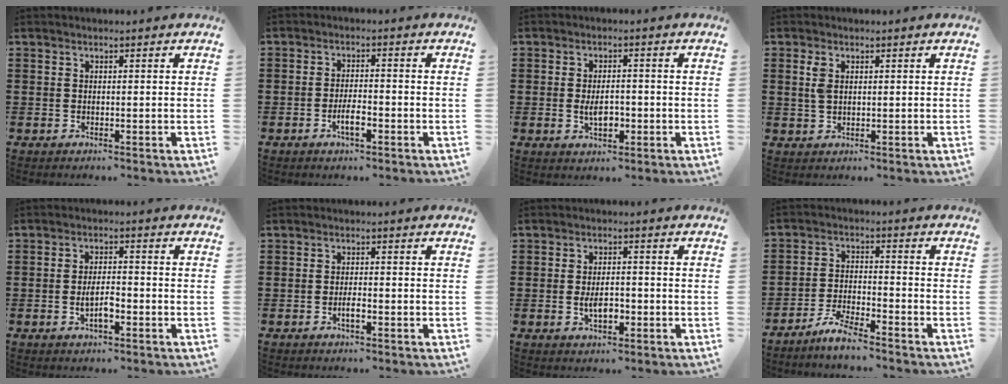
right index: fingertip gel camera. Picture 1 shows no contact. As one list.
[{"total": 3.6, "force": [-1.7, 1.2, 3.0], "torque": [-0.049, 0.005, -0.029]}, {"total": 4.2, "force": [-0.8, 2.0, 3.5], "torque": [-0.056, 0.002, -0.016]}, {"total": 2.3, "force": [0.7, 1.2, 1.8], "torque": [-0.041, 0.004, 0.012]}, {"total": 4.2, "force": [-1.4, 1.5, 3.7], "torque": [-0.078, 0.001, -0.028]}, {"total": 2.1, "force": [-0.9, 0.6, 1.8], "torque": [-0.032, 0.002, -0.015]}, {"total": 4.3, "force": [-1.2, 2.0, 3.6], "torque": [-0.070, 0.004, -0.022]}, {"total": 4.6, "force": [-4.4, 0.2, 1.6], "torque": [-0.043, 0.001, -0.088]}]